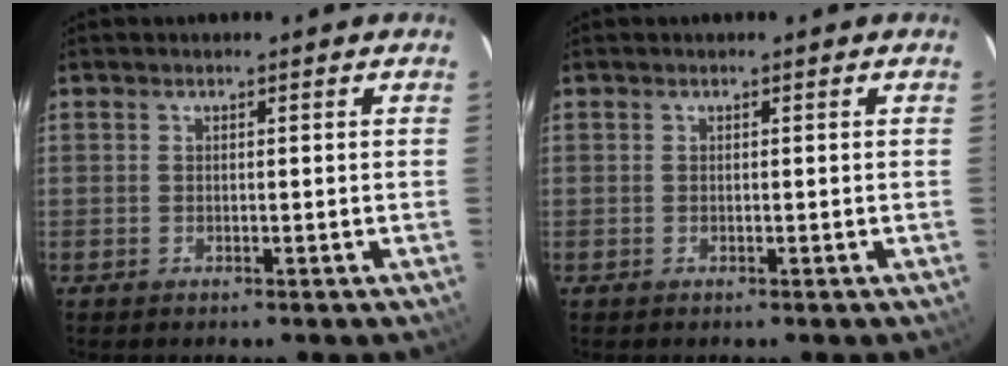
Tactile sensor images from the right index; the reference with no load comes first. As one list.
[{"total": 0.0}]